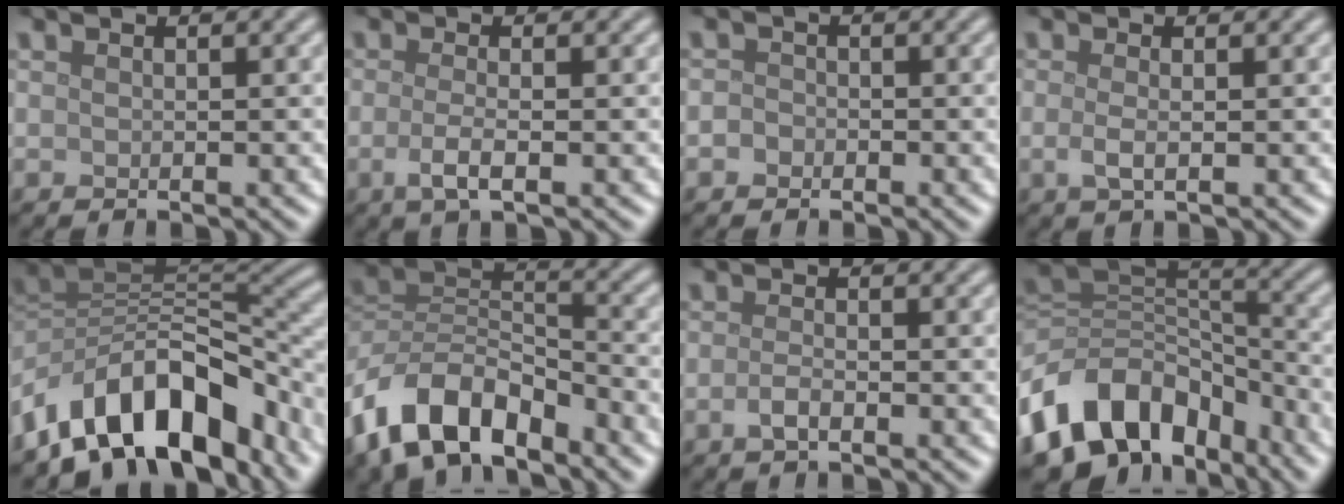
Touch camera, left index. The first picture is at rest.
{"total": 2.5, "force": [-0.7, 0.8, 2.3], "torque": [-0.047, -0.004, -0.018]}
{"total": 1.0, "force": [-0.5, 0.9, 0.3], "torque": [-0.004, -0.002, -0.014]}
{"total": 1.7, "force": [-0.2, 0.5, 1.6], "torque": [-0.034, -0.004, -0.007]}
{"total": 12.8, "force": [-7.5, 6.7, 7.9], "torque": [-0.124, 0.020, -0.145]}
{"total": 9.9, "force": [-6.3, 5.1, 5.7], "torque": [-0.103, 0.000, -0.129]}
{"total": 1.5, "force": [-0.7, 0.5, 1.2], "torque": [-0.028, 0.000, -0.016]}
{"total": 12.0, "force": [-6.7, 8.2, 5.7], "torque": [-0.104, 0.010, -0.126]}